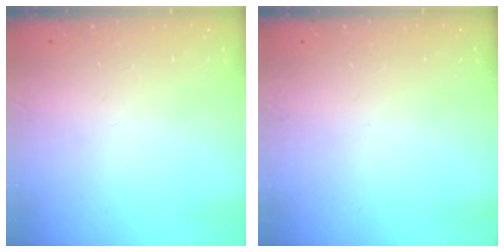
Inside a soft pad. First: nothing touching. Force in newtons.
{"total": 0.0}